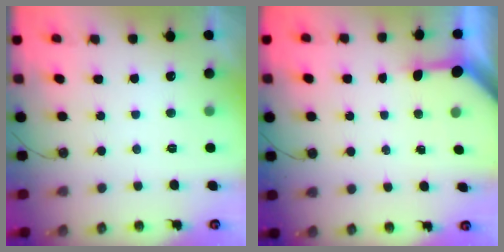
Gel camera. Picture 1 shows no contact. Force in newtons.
{"total": 3.3, "press": 3.3, "slide": 0.4}